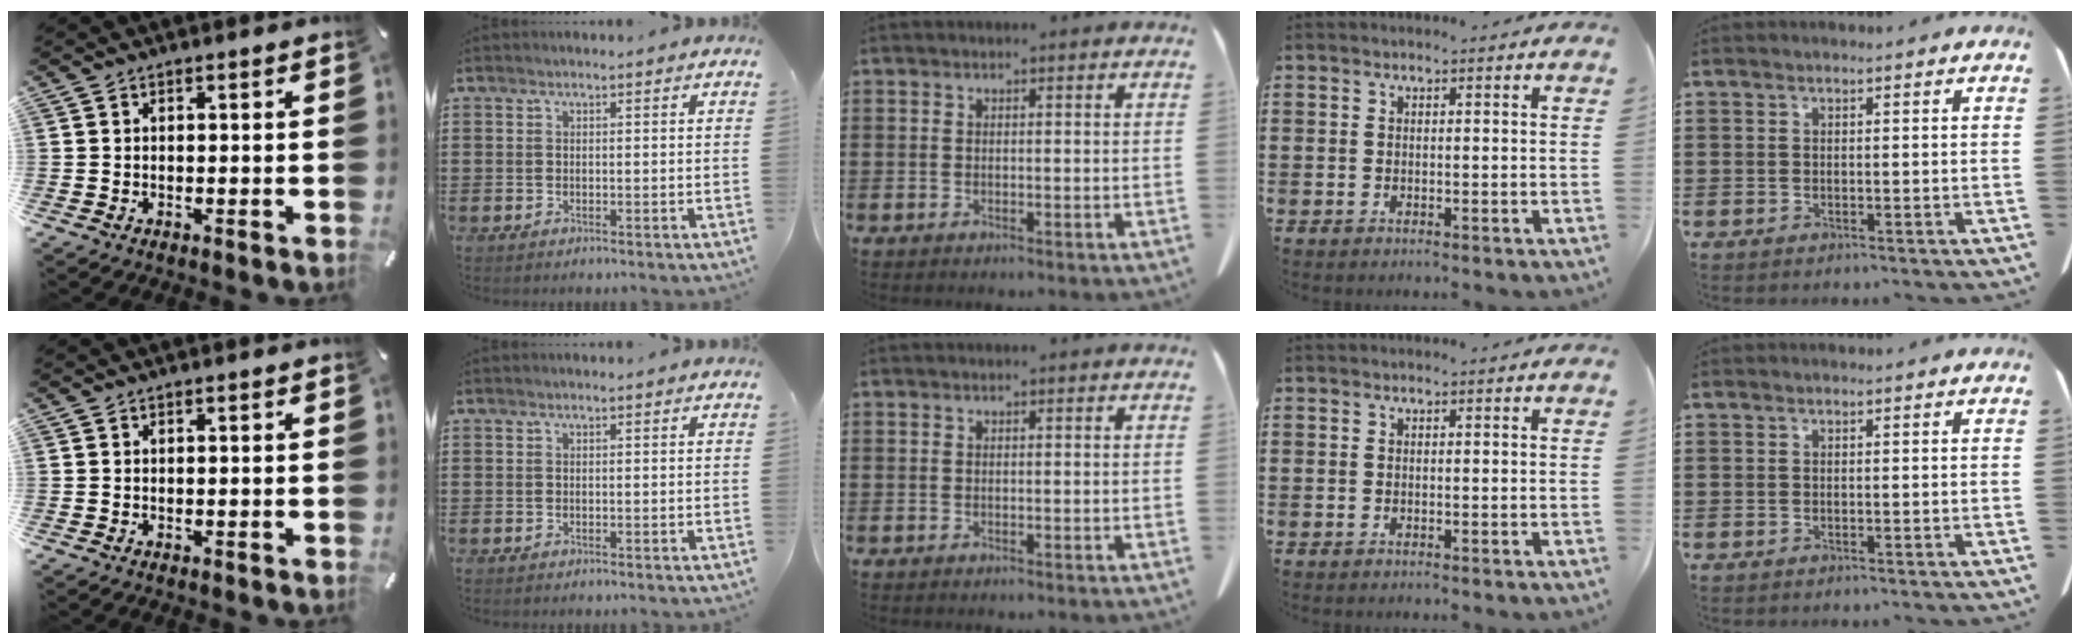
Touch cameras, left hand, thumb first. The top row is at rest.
{}